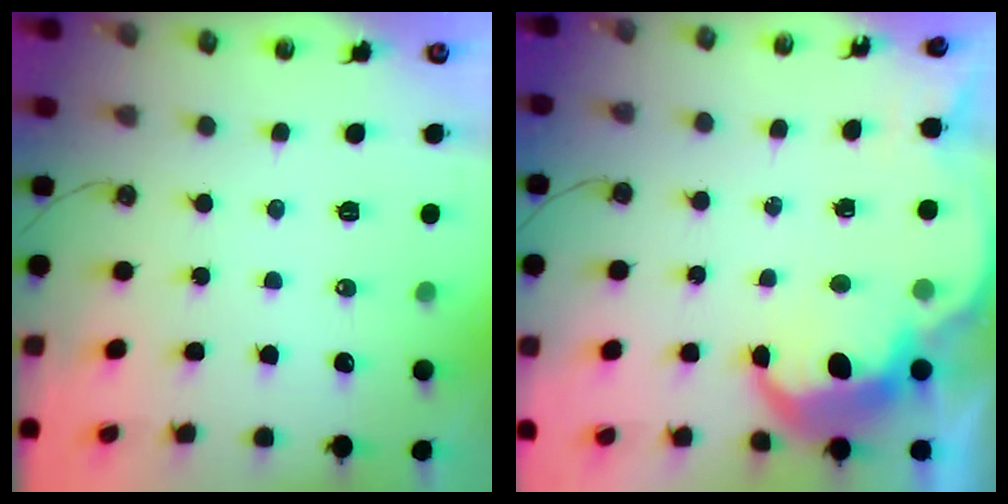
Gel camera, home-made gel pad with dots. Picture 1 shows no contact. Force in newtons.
{"total": 8.5, "press": 8.5, "slide": 0.5}